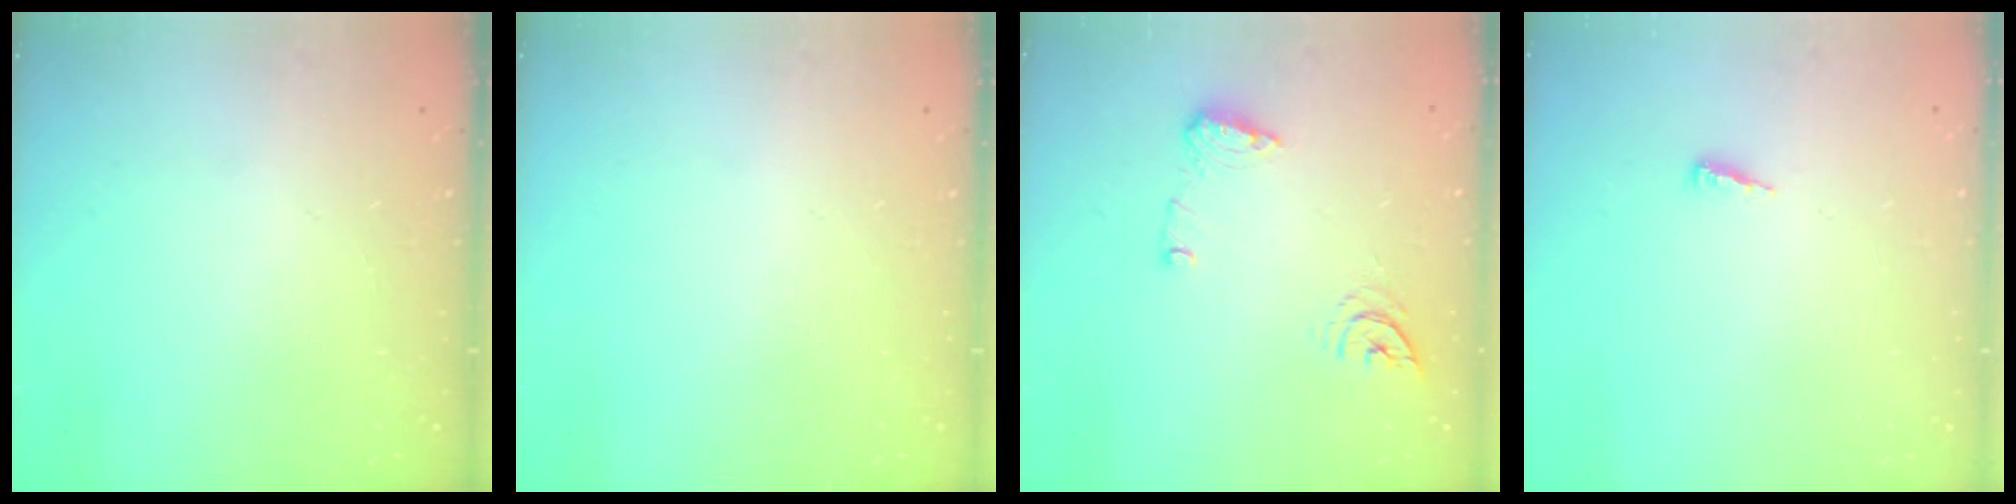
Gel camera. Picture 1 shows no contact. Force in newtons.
{"total": 0.0}
{"total": 8.9, "press": 8.9, "slide": 0.5}
{"total": 2.5, "press": 2.5, "slide": 0.2}